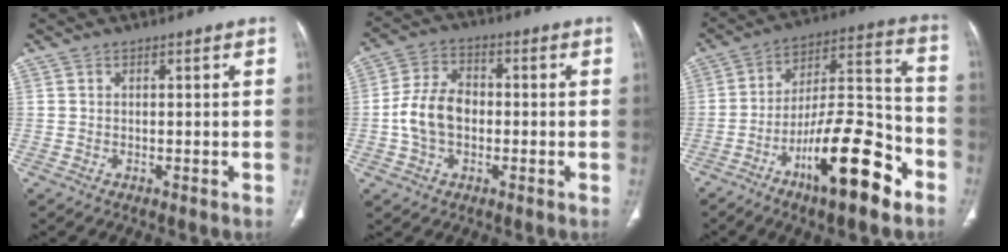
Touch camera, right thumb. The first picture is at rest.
{"total": 9.3, "force": [-1.1, 6.5, 6.5], "torque": [-0.119, 0.023, -0.026]}
{"total": 20.3, "force": [-10.5, 5.9, 16.3], "torque": [-0.267, 0.067, -0.170]}